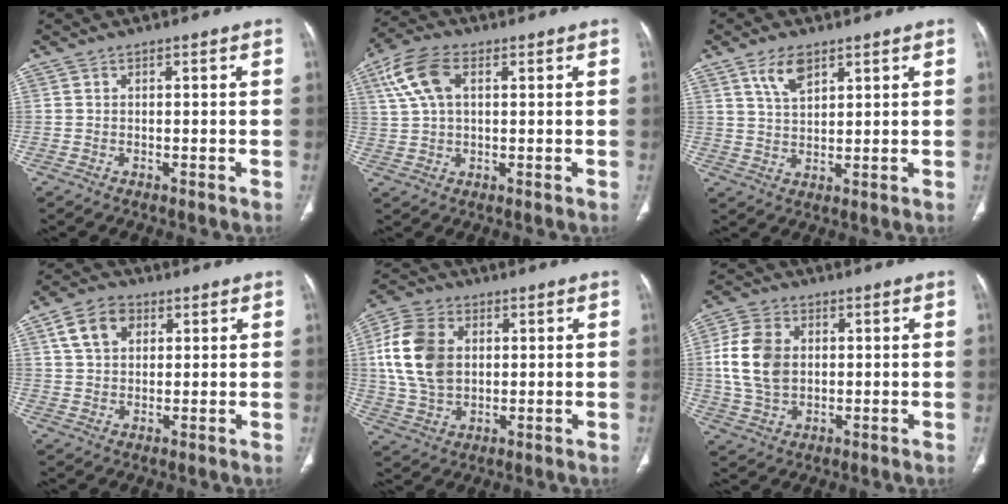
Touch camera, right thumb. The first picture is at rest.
{"total": 9.1, "force": [3.1, 5.1, 6.9], "torque": [-0.149, 0.014, 0.059]}
{"total": 5.6, "force": [3.4, 2.7, 3.6], "torque": [-0.057, -0.017, 0.067]}
{"total": 7.8, "force": [3.1, 5.5, 4.6], "torque": [-0.068, 0.003, 0.052]}
{"total": 14.0, "force": [2.4, 10.0, 9.5], "torque": [-0.177, 0.002, 0.046]}
{"total": 11.3, "force": [1.3, 8.2, 7.6], "torque": [-0.140, 0.002, 0.028]}